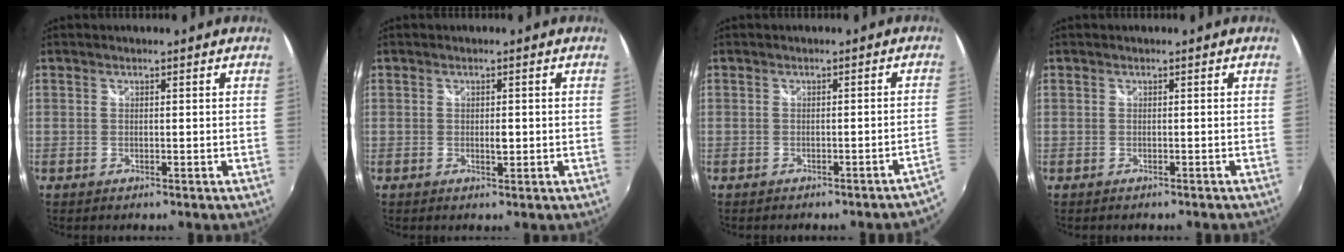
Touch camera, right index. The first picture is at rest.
{"total": 1.3, "force": [-0.3, 0.7, 1.0], "torque": [-0.018, 0.001, -0.005]}
{"total": 3.1, "force": [-2.4, -0.1, 1.9], "torque": [-0.027, -0.008, -0.030]}
{"total": 0.9, "force": [-0.6, 0.7, 0.0], "torque": [-0.006, -0.002, -0.010]}